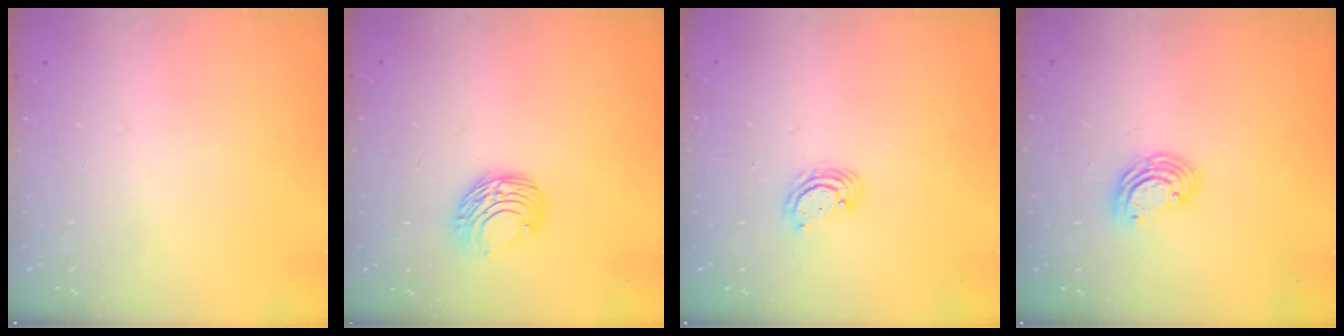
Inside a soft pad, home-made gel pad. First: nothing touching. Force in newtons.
{"total": 8.1, "press": 8.1, "slide": 0.4}
{"total": 3.0, "press": 2.9, "slide": 0.3}
{"total": 6.5, "press": 6.4, "slide": 0.8}